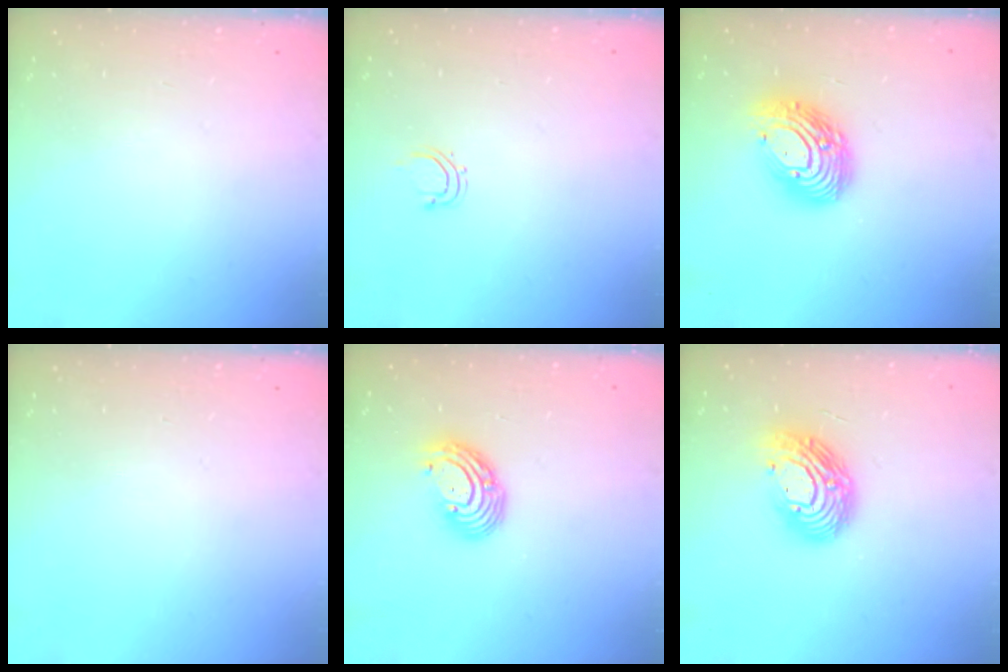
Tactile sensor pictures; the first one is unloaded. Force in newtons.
{"total": 2.8, "press": 2.7, "slide": 0.5}
{"total": 15.3, "press": 15.3, "slide": 1.2}
{"total": 0.0}
{"total": 8.1, "press": 8.0, "slide": 1.5}
{"total": 12.9, "press": 12.9, "slide": 1.2}